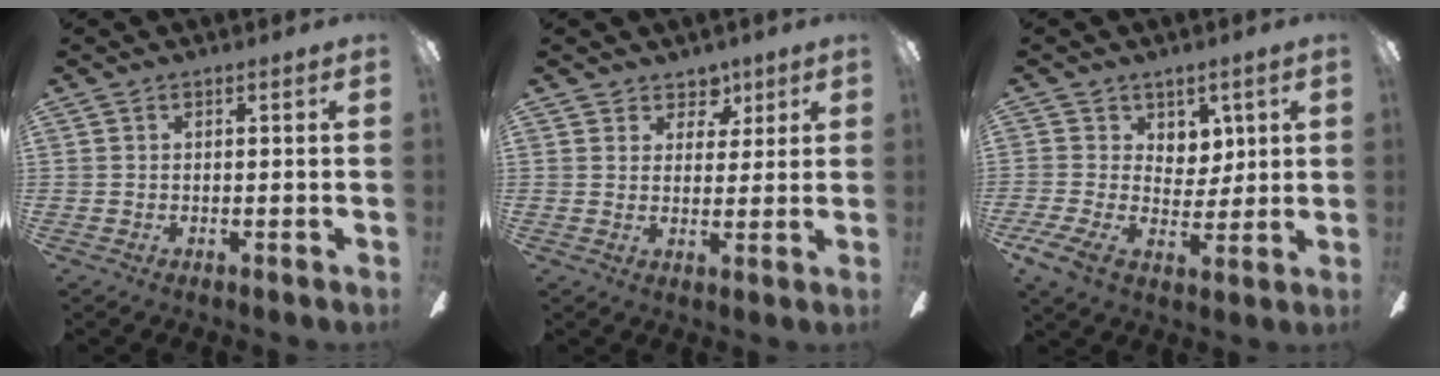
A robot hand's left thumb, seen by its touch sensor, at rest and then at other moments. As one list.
[{"total": 5.5, "force": [3.7, 3.9, 1.3], "torque": [-0.009, -0.016, 0.064]}, {"total": 8.4, "force": [2.5, 6.5, 4.6], "torque": [-0.081, -0.007, 0.050]}]